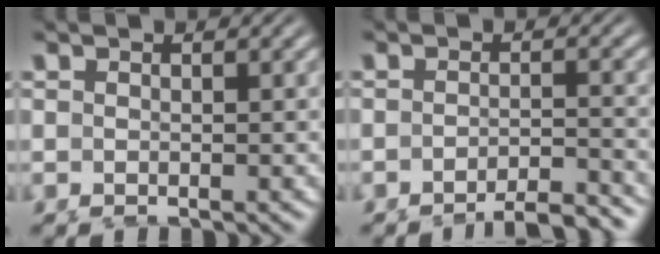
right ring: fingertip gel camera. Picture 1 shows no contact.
{"total": 4.5, "force": [-4.2, 0.0, 1.4], "torque": [-0.011, -0.009, -0.067]}